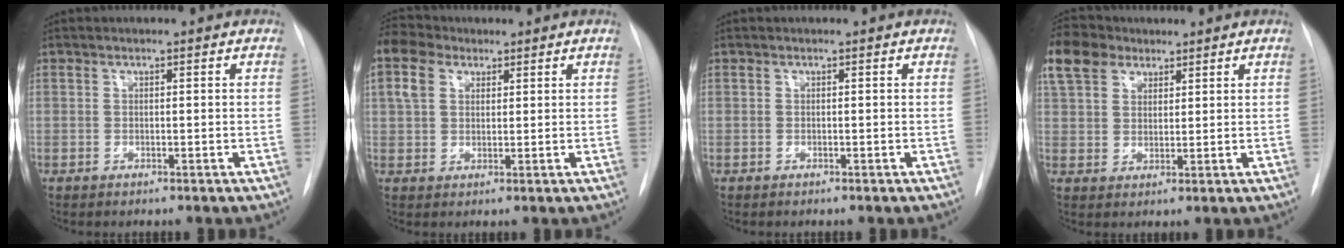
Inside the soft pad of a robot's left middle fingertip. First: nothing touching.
{"total": 6.7, "force": [3.5, 4.6, 3.5], "torque": [-0.093, 0.031, 0.068]}
{"total": 0.0}
{"total": 9.3, "force": [6.4, 5.8, 3.5], "torque": [-0.082, 0.031, 0.122]}